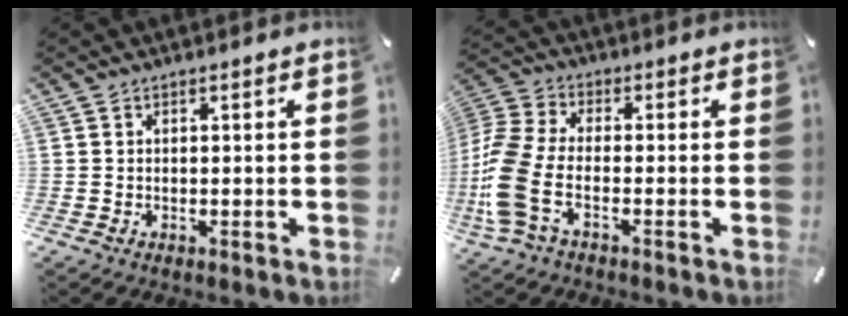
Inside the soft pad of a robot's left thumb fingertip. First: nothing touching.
{"total": 11.4, "force": [-3.7, 6.5, 8.7], "torque": [-0.210, 0.001, -0.069]}